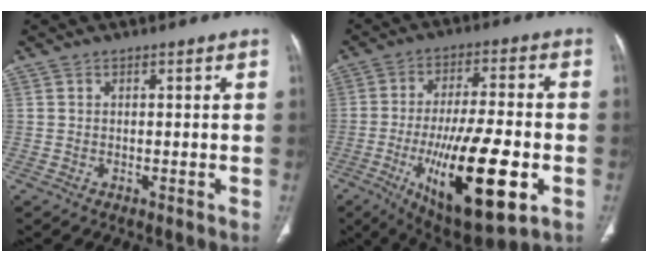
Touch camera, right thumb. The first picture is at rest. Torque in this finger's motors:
{"motor_torque": [-0.07, 1.32, 2.12, -0.65, 0.28]}